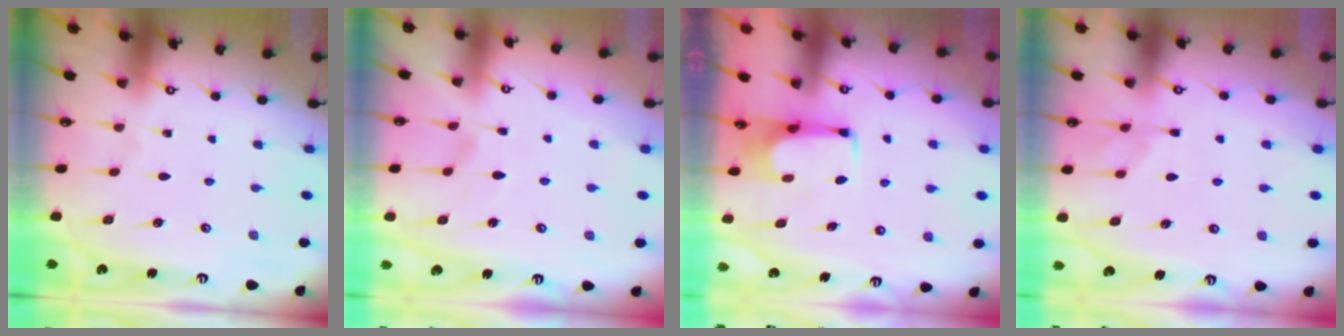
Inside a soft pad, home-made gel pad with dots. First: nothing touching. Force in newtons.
{"total": 2.4, "press": 2.1, "slide": 1.1}
{"total": 3.7, "press": 3.7, "slide": 0.2}
{"total": 1.2, "press": 0.5, "slide": 1.1}